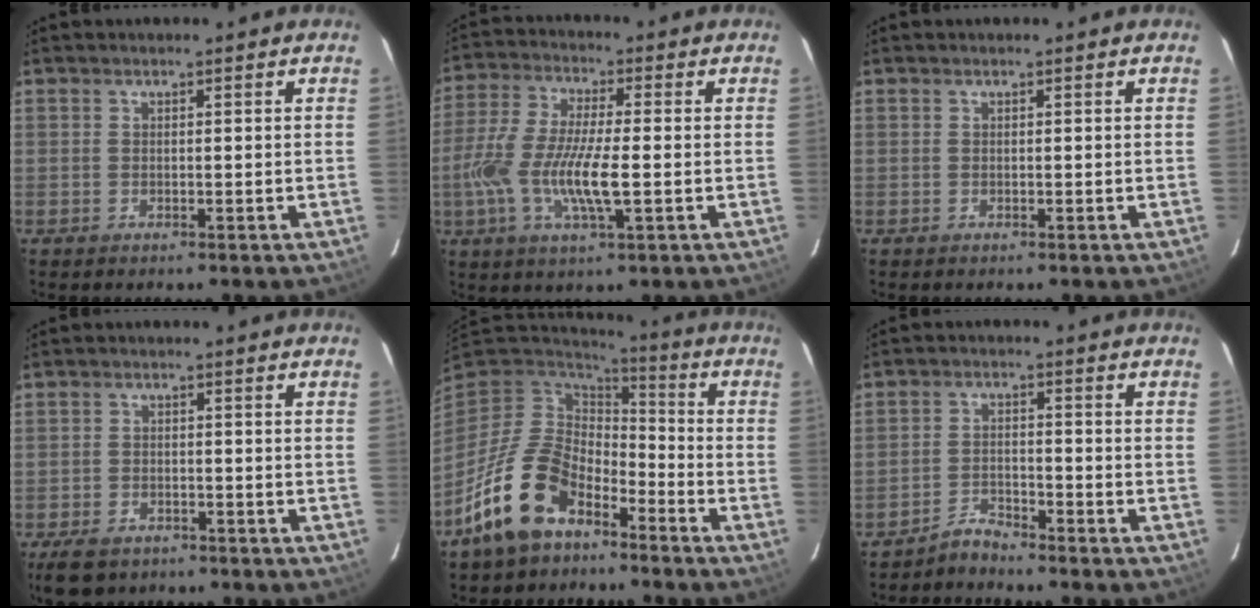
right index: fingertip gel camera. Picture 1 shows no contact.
{"total": 13.0, "force": [-2.7, 3.0, 12.4], "torque": [-0.259, -0.008, -0.056]}
{"total": 0.0}
{"total": 6.9, "force": [-4.9, 4.0, 2.8], "torque": [-0.078, -0.001, -0.080]}
{"total": 15.5, "force": [-9.1, 9.1, 8.7], "torque": [-0.188, 0.001, -0.162]}
{"total": 4.3, "force": [-4.1, 0.9, 0.6], "torque": [-0.023, 0.012, -0.075]}